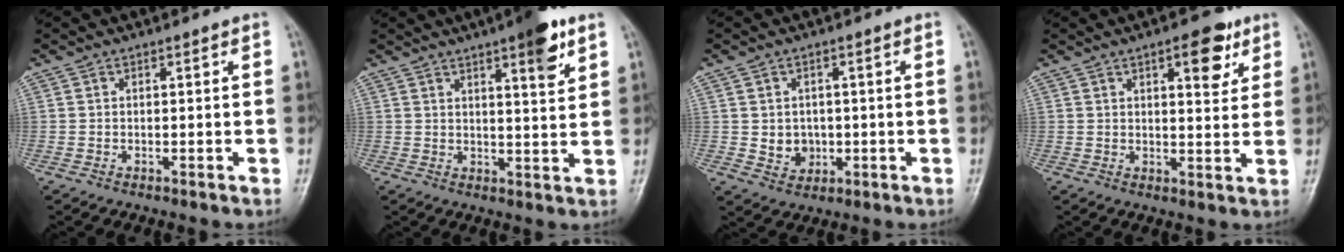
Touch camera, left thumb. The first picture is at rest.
{"total": 8.3, "force": [4.8, 1.8, 6.6], "torque": [-0.082, -0.022, 0.064]}
{"total": 4.6, "force": [-0.2, 4.0, 2.2], "torque": [-0.015, 0.001, 0.005]}
{"total": 7.5, "force": [3.8, 3.1, 5.6], "torque": [-0.053, -0.016, 0.046]}